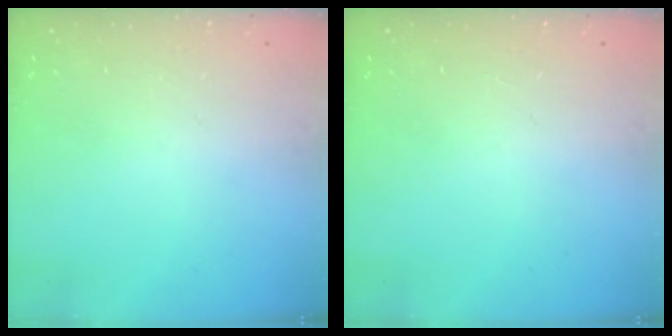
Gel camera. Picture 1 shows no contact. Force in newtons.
{"total": 0.0}